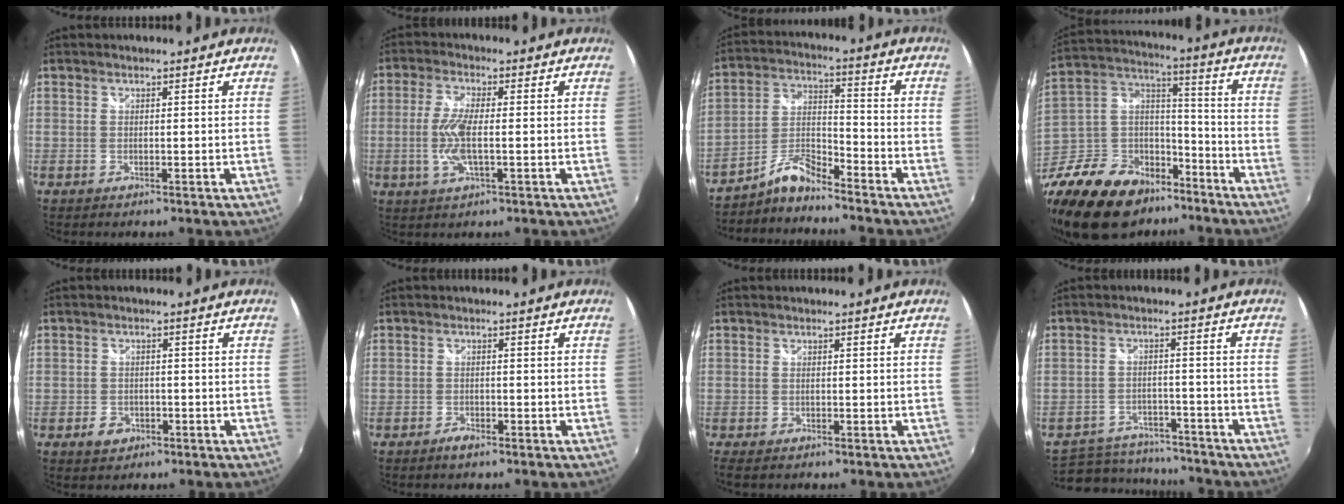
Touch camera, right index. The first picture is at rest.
{"total": 7.1, "force": [-1.2, 1.7, 6.8], "torque": [-0.142, -0.004, -0.023]}
{"total": 6.4, "force": [-5.9, 0.5, 2.3], "torque": [-0.057, 0.028, -0.122]}
{"total": 26.9, "force": [-18.4, 15.0, 12.7], "torque": [-0.291, 0.034, -0.293]}
{"total": 3.2, "force": [-1.6, 2.6, 1.0], "torque": [-0.025, 0.005, -0.022]}
{"total": 2.1, "force": [-1.7, 0.8, 0.9], "torque": [-0.023, -0.003, -0.034]}
{"total": 1.5, "force": [-0.7, 0.5, 1.2], "torque": [-0.028, -0.004, -0.011]}
{"total": 12.3, "force": [-10.0, 6.2, 3.3], "torque": [-0.091, 0.014, -0.131]}